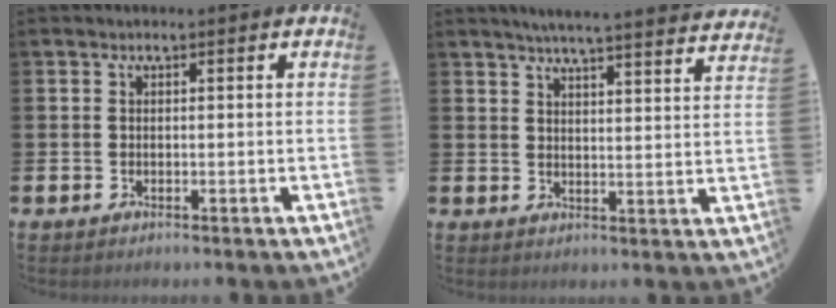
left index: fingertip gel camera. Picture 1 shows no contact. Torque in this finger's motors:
{"motor_torque": [0.69, -1.45, 0.27, 0.03]}